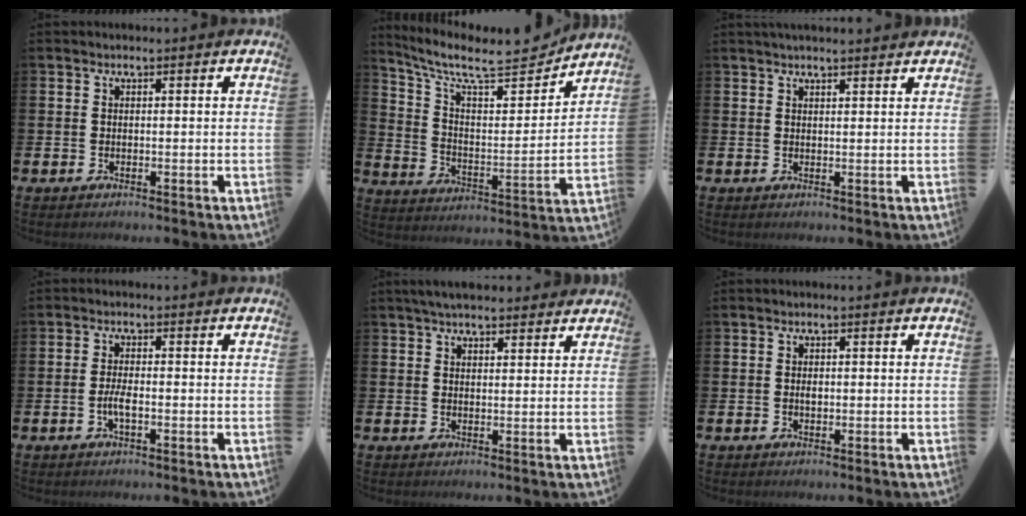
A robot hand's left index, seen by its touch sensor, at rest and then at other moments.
{"total": 10.0, "force": [8.9, 2.4, 4.0], "torque": [-0.106, -0.069, 0.150]}
{"total": 2.0, "force": [1.9, 0.1, 0.5], "torque": [-0.003, -0.006, 0.032]}
{"total": 2.5, "force": [-0.7, 0.7, 2.3], "torque": [-0.046, -0.001, -0.017]}
{"total": 3.9, "force": [3.6, 0.9, 1.0], "torque": [-0.026, -0.008, 0.067]}
{"total": 0.8, "force": [0.0, 0.5, 0.7], "torque": [-0.013, 0.002, -0.001]}